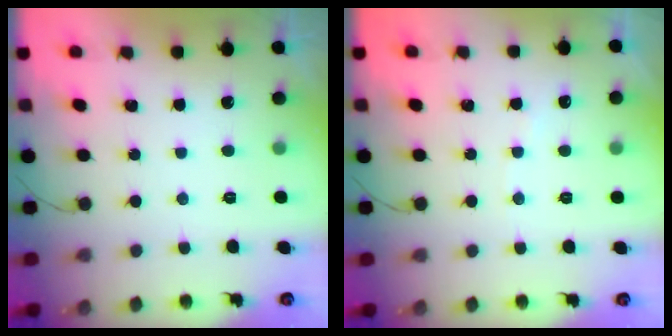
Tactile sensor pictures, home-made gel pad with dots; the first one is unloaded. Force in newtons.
{"total": 2.9, "press": 2.9, "slide": 0.5}